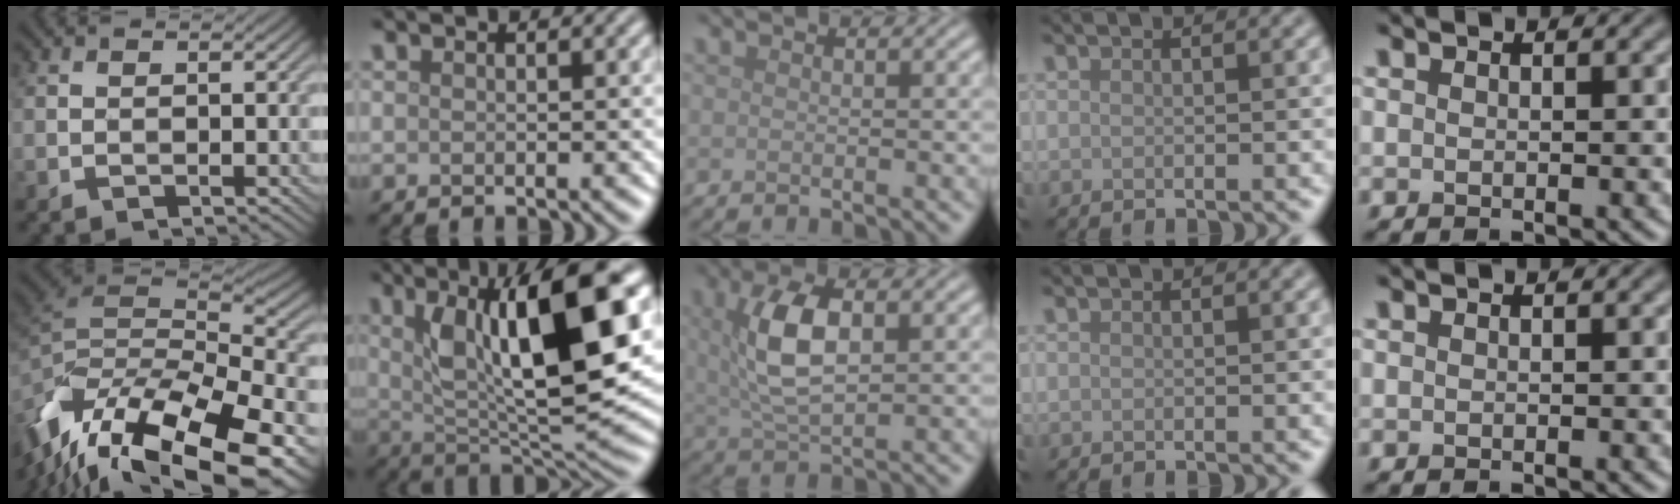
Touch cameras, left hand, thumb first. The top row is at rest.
{"thumb": {"total": 17.4, "force": [-10.3, 7.5, 11.9], "torque": [-0.237, -0.014, -0.153]}, "index": {"total": 13.1, "force": [3.2, 4.3, 11.9], "torque": [-0.181, 0.002, 0.052]}, "middle": {"total": 5.9, "force": [1.3, 2.6, 5.1], "torque": [-0.109, 0.006, 0.026]}}